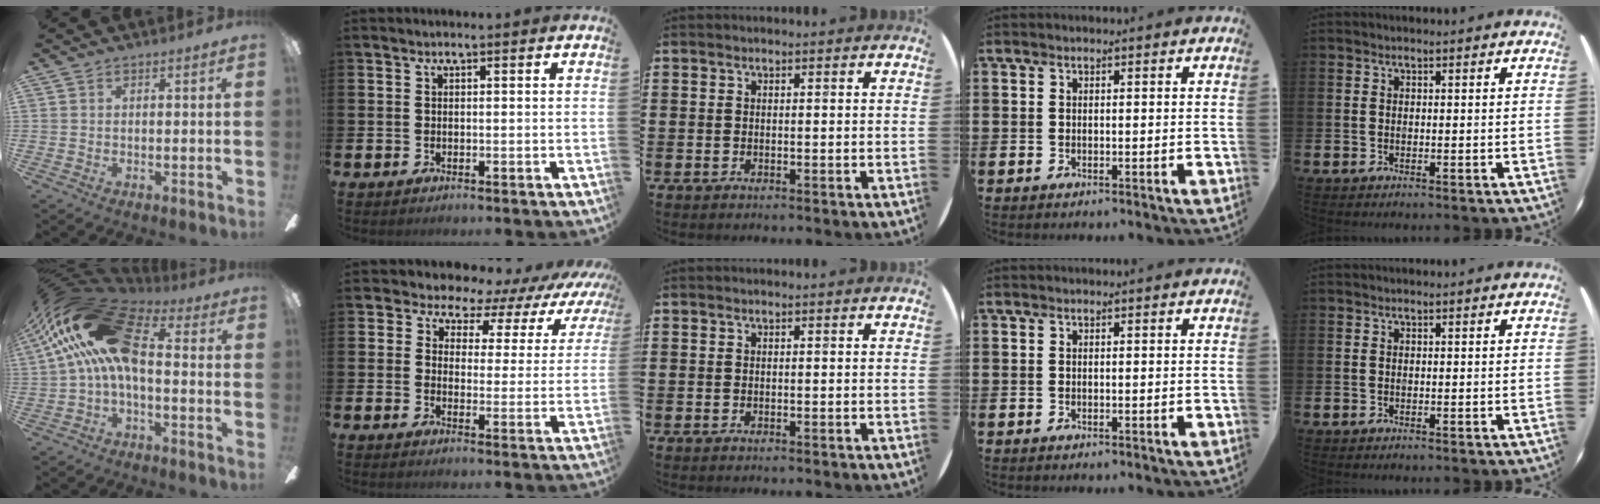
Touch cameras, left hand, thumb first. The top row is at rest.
{"thumb": {"total": 22.4, "force": [3.7, 11.3, 19.0], "torque": [-0.357, 0.009, 0.071]}, "index": {"total": 5.6, "force": [4.9, 2.8, 0.4], "torque": [-0.024, -0.049, 0.075]}}